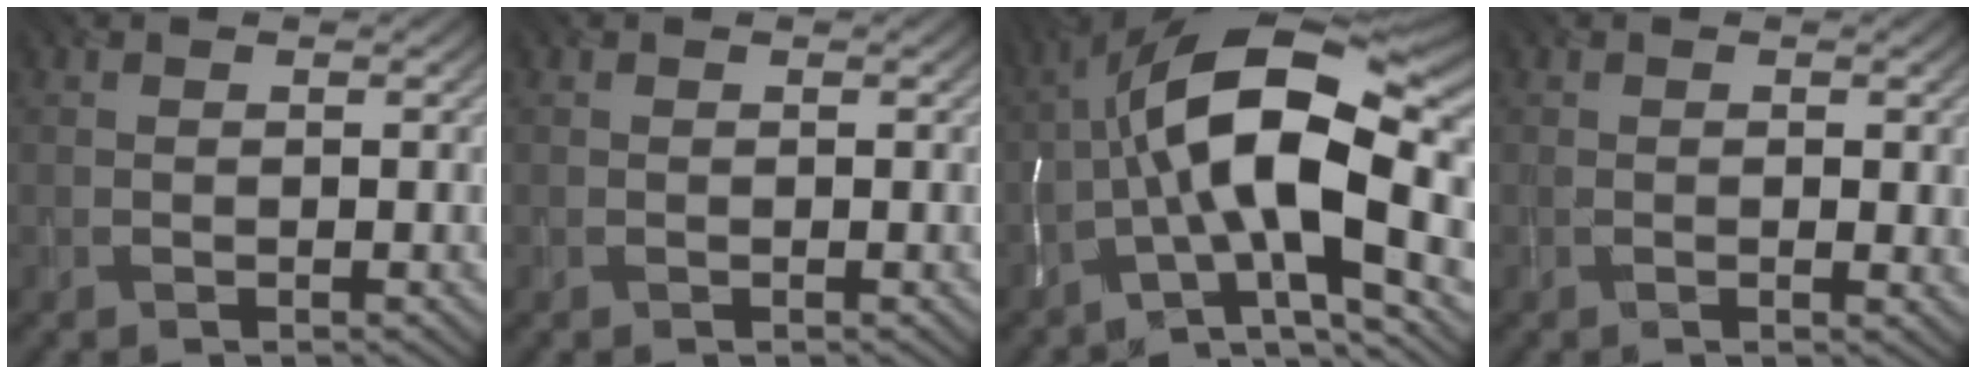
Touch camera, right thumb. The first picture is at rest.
{"total": 0.0}
{"total": 17.7, "force": [-1.7, 6.7, 16.3], "torque": [-0.280, 0.034, -0.046]}
{"total": 1.4, "force": [0.1, 0.6, 1.3], "torque": [-0.021, -0.005, 0.004]}